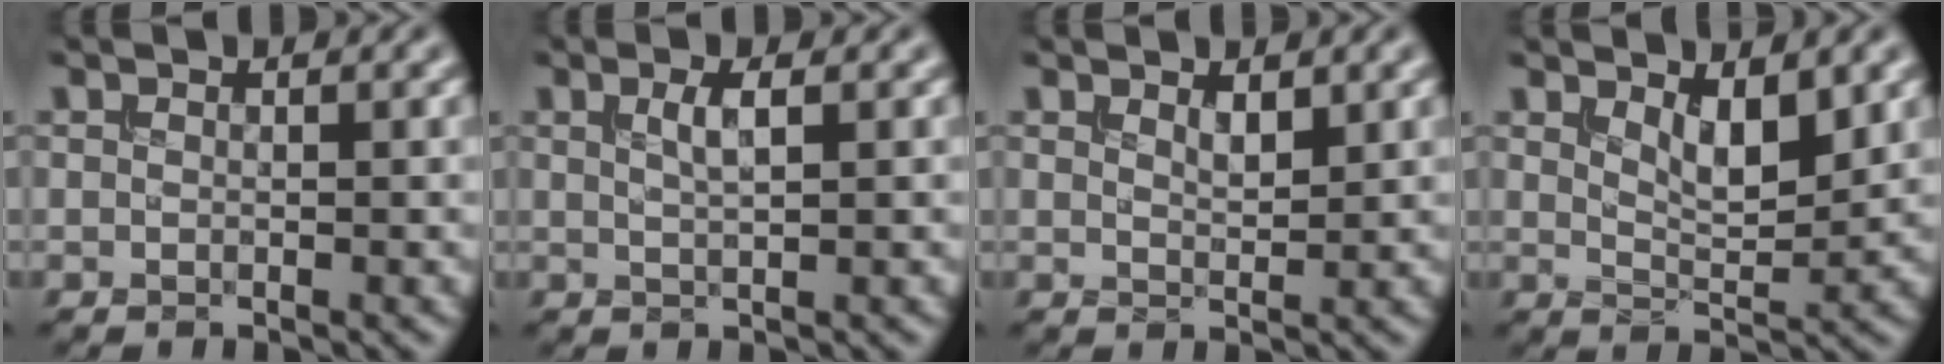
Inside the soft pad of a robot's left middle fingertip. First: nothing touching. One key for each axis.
{"total": 1.9, "fx": 0.6, "fy": 0.5, "fz": 1.7, "tx": -0.030, "ty": 0.003, "tz": 0.009}
{"total": 1.4, "fx": 1.0, "fy": 0.4, "fz": 0.9, "tx": -0.016, "ty": -0.002, "tz": 0.018}
{"total": 3.4, "fx": 1.7, "fy": 1.2, "fz": 2.7, "tx": -0.048, "ty": -0.010, "tz": 0.032}